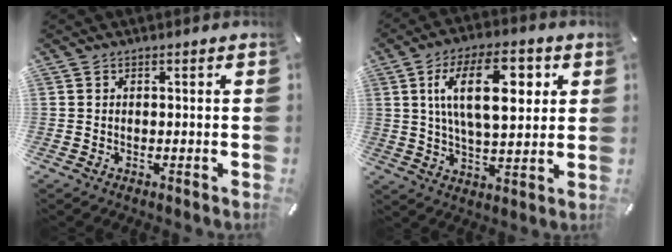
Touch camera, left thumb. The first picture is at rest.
{"total": 16.9, "force": [5.0, 8.2, 13.9], "torque": [-0.249, 0.003, 0.078]}